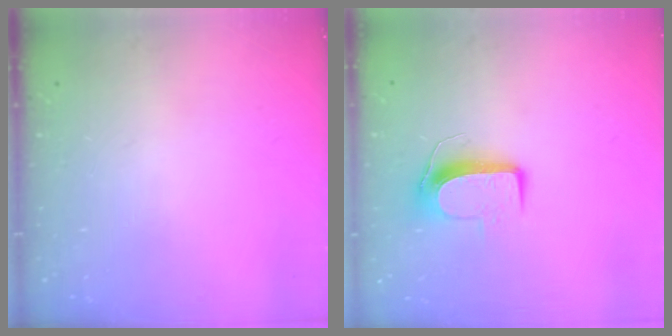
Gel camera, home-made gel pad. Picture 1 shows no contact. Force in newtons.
{"total": 9.4, "press": 9.4, "slide": 0.3}